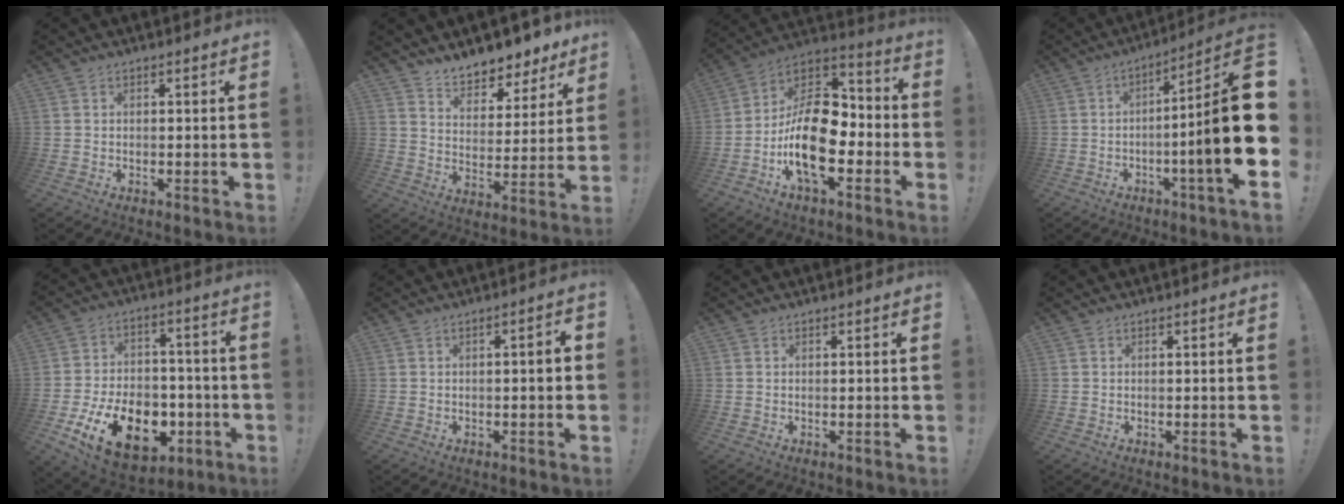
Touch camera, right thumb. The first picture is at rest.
{"total": 8.5, "force": [7.8, 3.1, 1.6], "torque": [-0.026, -0.075, 0.144]}
{"total": 19.7, "force": [-5.3, 10.6, 15.7], "torque": [-0.290, 0.022, -0.082]}
{"total": 18.8, "force": [-2.7, 0.0, 18.6], "torque": [-0.288, -0.004, -0.050]}
{"total": 20.4, "force": [-8.0, 13.2, 13.3], "torque": [-0.209, 0.055, -0.115]}
{"total": 3.0, "force": [-0.4, 0.2, 2.9], "torque": [-0.043, 0.001, -0.009]}
{"total": 0.0}
{"total": 0.0}